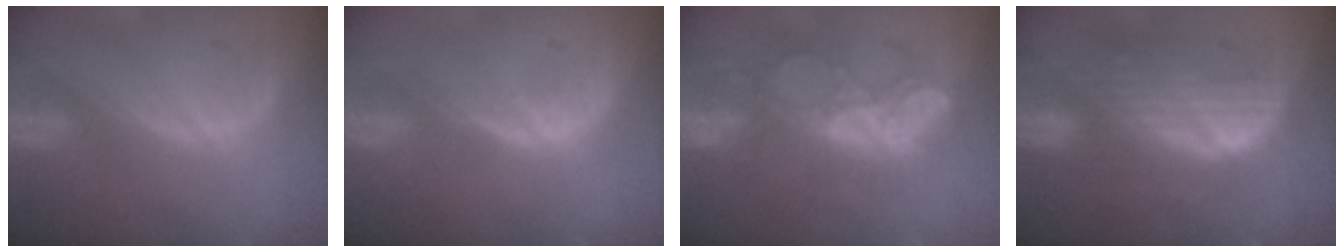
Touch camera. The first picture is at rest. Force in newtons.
{"total": 1.5, "press": 1.2, "slide": 0.9}
{"total": 8.6, "press": 8.3, "slide": 2.1}
{"total": 8.5, "press": 8.2, "slide": 2.3}